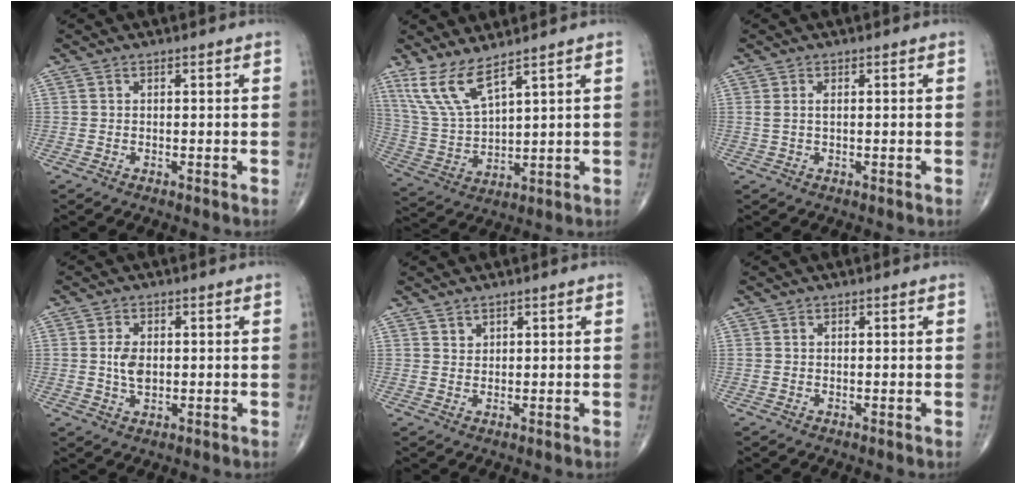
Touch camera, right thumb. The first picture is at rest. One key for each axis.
{"total": 9.5, "fx": 6.9, "fy": 2.1, "fz": 6.1, "tx": -0.134, "ty": -0.041, "tz": 0.161}
{"total": 1.3, "fx": 0.4, "fy": 0.4, "fz": 1.2, "tx": -0.031, "ty": 0.007, "tz": 0.011}
{"total": 4.3, "fx": 0.3, "fy": 2.7, "fz": 3.3, "tx": -0.058, "ty": -0.002, "tz": 0.007}
{"total": 1.3, "fx": 1.2, "fy": 0.6, "fz": 0.3, "tx": 0.006, "ty": -0.009, "tz": 0.019}
{"total": 0.5, "fx": 0.3, "fy": 0.4, "fz": 0.2, "tx": -0.001, "ty": 0.000, "tz": 0.004}